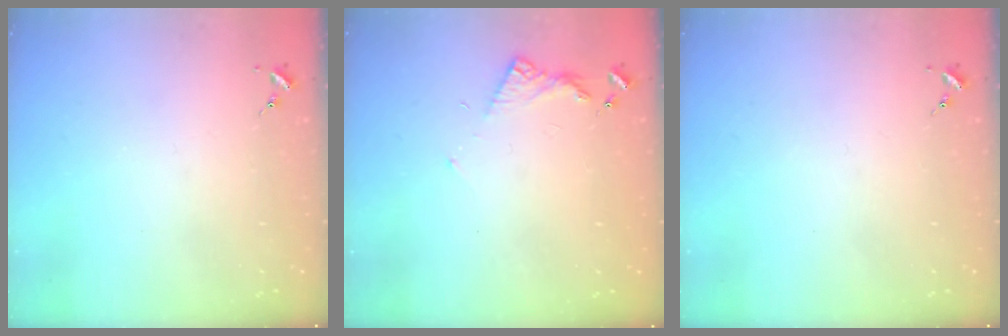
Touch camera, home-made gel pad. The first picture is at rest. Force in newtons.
{"total": 5.2, "press": 5.2, "slide": 0.5}
{"total": 0.0}